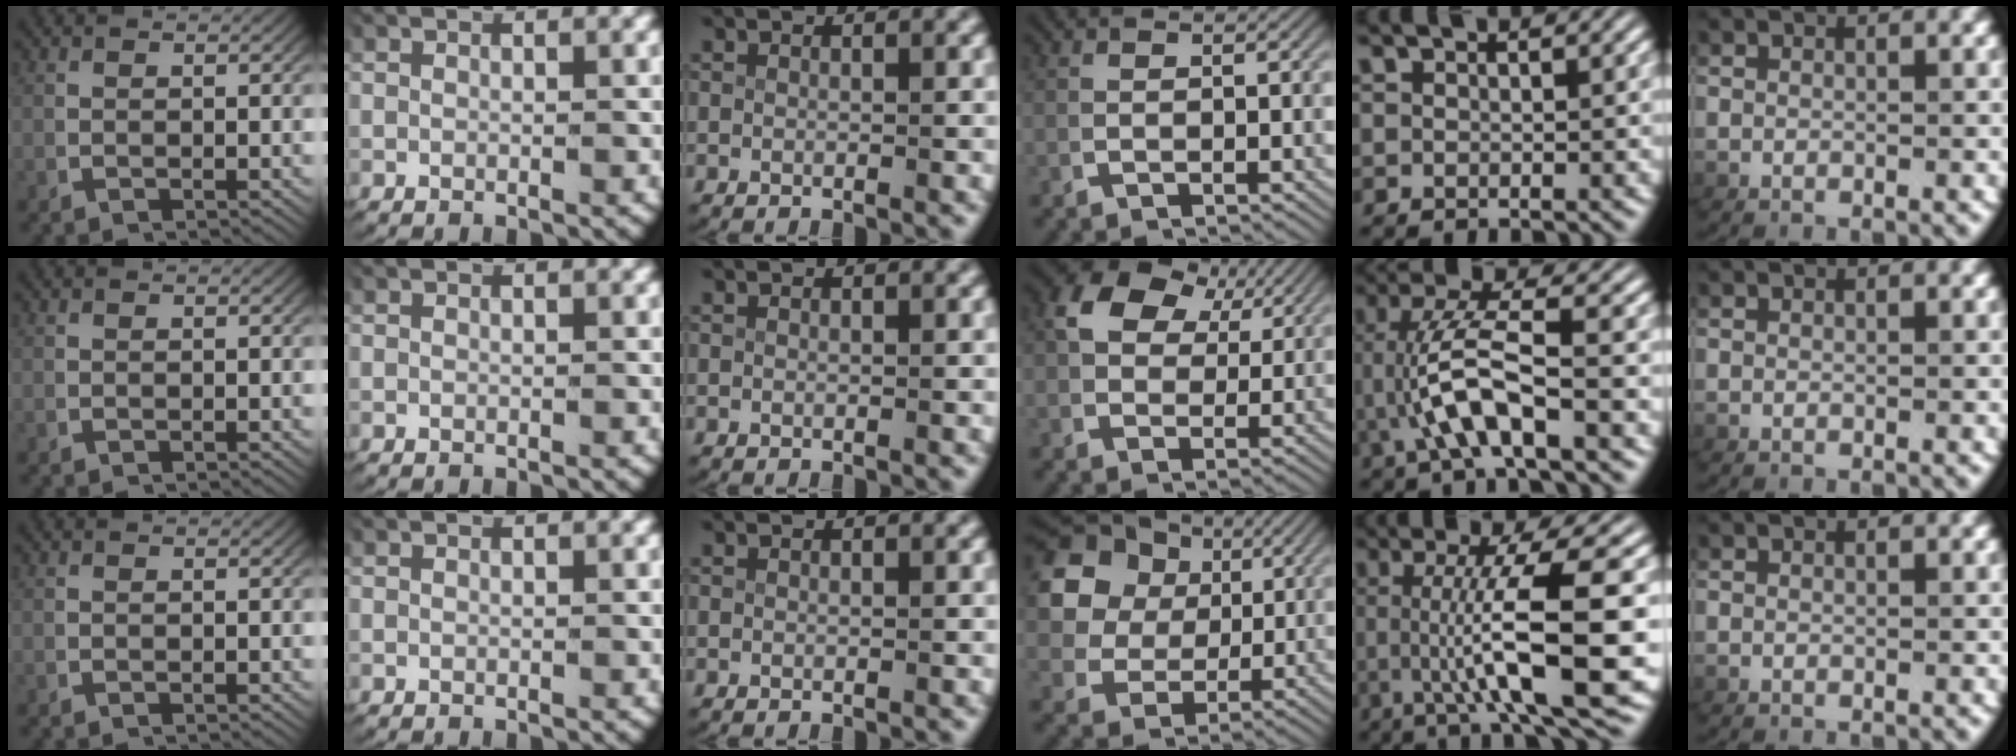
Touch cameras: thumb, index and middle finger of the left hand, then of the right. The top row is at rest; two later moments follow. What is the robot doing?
{"motion": "grasp_and_lifting", "object": "card"}